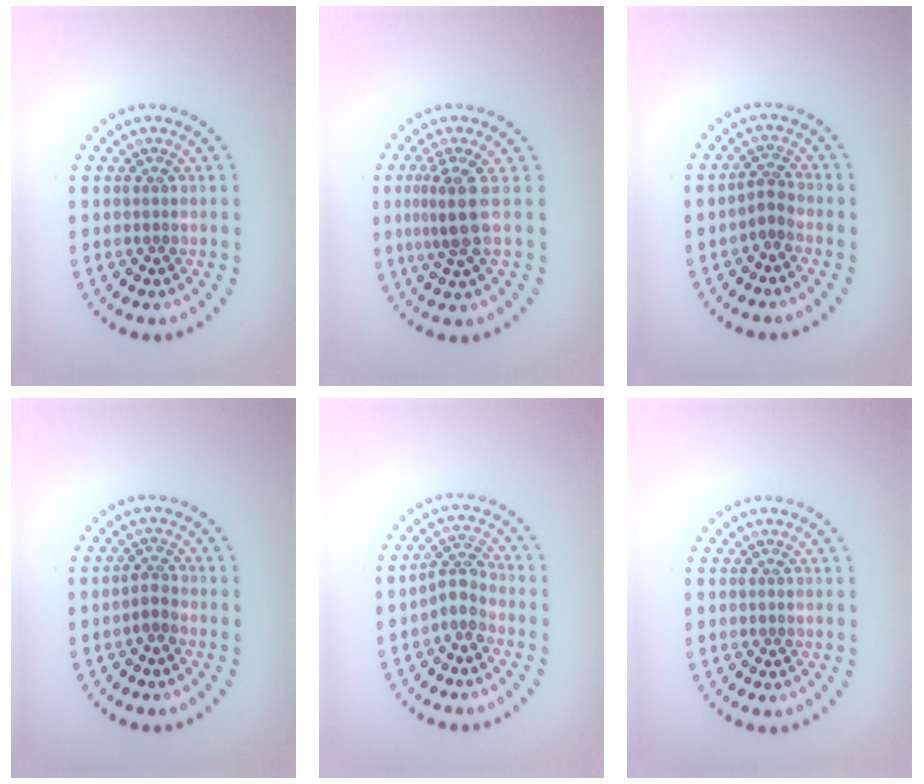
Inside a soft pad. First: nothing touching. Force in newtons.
{"total": 2.9, "press": 2.1, "slide": 2.0}
{"total": 1.6, "press": 1.0, "slide": 1.2}
{"total": 1.4, "press": 0.9, "slide": 1.0}
{"total": 2.3, "press": 1.6, "slide": 1.7}
{"total": 0.0}